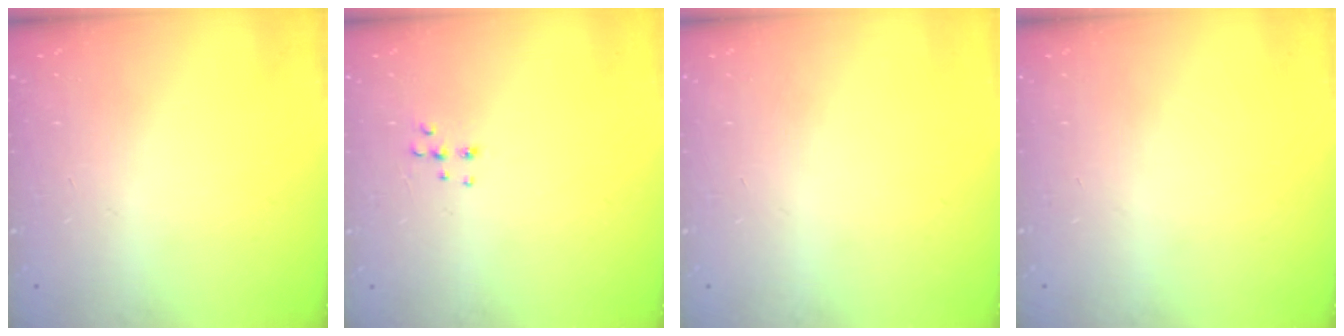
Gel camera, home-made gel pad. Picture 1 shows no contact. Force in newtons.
{"total": 5.3, "press": 5.3, "slide": 0.6}
{"total": 0.0}
{"total": 0.0}